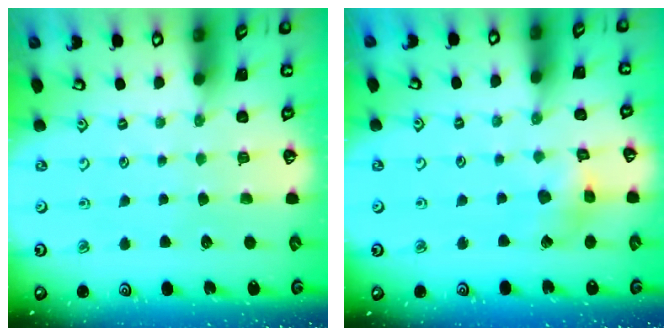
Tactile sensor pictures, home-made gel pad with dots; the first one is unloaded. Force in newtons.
{"total": 5.9, "press": 5.9, "slide": 0.5}